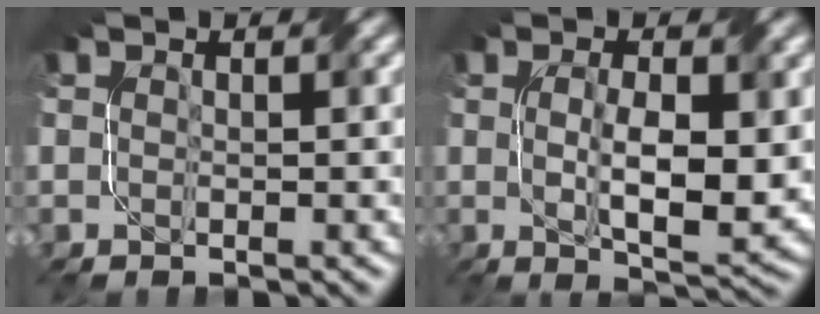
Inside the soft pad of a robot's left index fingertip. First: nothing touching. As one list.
[{"total": 6.2, "force": [-0.1, 1.8, 5.9], "torque": [-0.099, -0.008, 0.005]}]